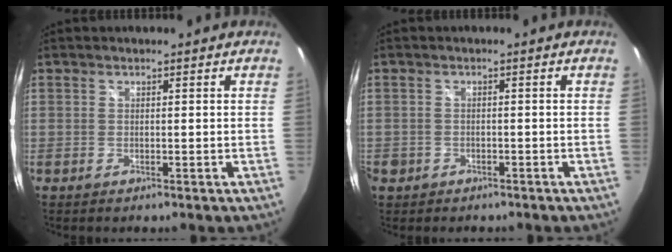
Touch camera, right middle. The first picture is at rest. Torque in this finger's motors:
{"motor_torque": [-0.10, -0.33, 0.03, 0.01]}